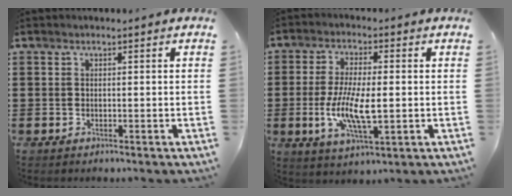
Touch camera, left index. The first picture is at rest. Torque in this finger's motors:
{"motor_torque": [2.14, 0.00, 0.49, 0.21]}